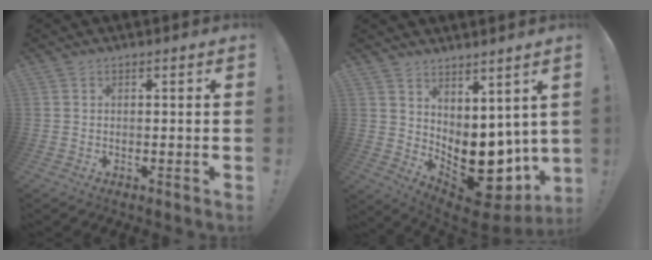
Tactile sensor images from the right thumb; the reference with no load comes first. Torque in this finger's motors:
{"motor_torque": [-0.50, 1.36, 0.89, 0.86, 0.10]}